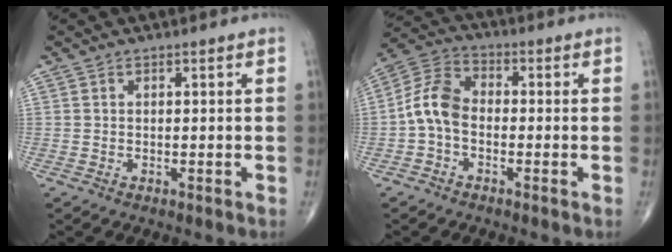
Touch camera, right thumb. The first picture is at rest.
{"total": 7.9, "force": [-1.5, 5.3, 5.7], "torque": [-0.105, 0.028, -0.045]}